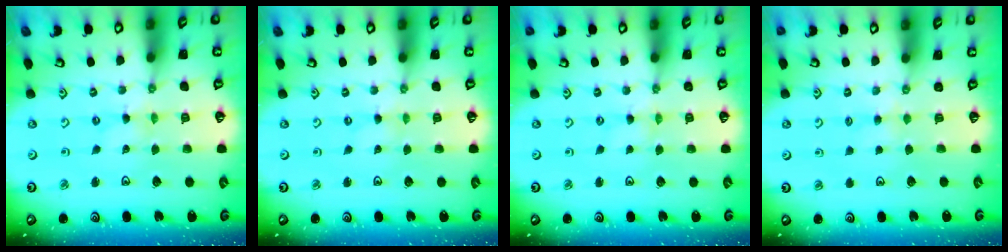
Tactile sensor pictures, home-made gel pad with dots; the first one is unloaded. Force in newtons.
{"total": 0.0}
{"total": 0.0}
{"total": 3.0, "press": 3.0, "slide": 0.5}